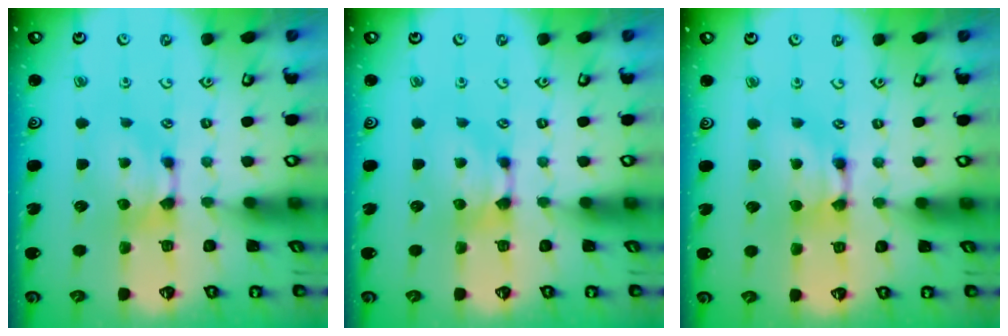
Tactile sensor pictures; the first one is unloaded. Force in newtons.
{"total": 0.0}
{"total": 1.6, "press": 1.6, "slide": 0.1}